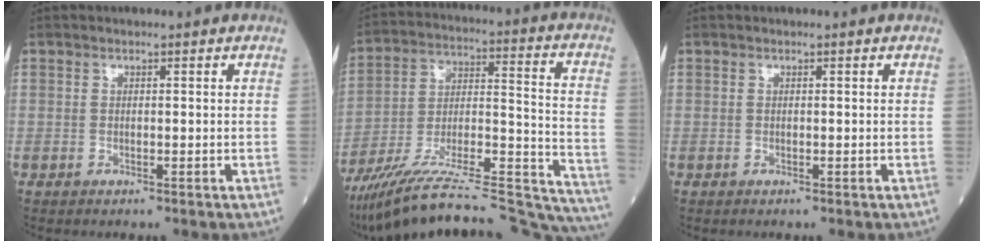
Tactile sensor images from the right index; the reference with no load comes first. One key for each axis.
{"total": 33.4, "fx": -30.5, "fy": 2.9, "fz": 13.4, "tx": -0.143, "ty": -0.007, "tz": -0.438}
{"total": 0.0}